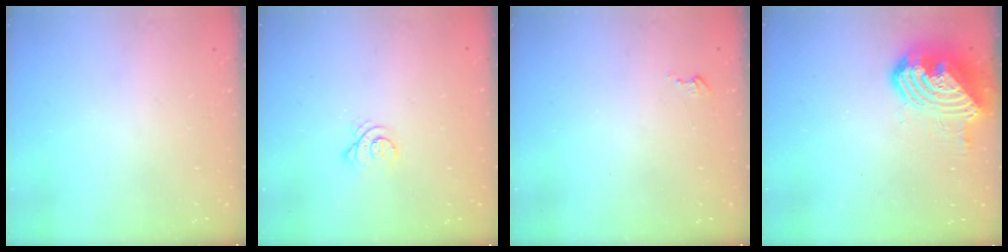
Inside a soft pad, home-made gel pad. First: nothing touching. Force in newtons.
{"total": 3.5, "press": 3.5, "slide": 0.5}
{"total": 2.5, "press": 2.5, "slide": 0.3}
{"total": 15.2, "press": 15.1, "slide": 1.6}